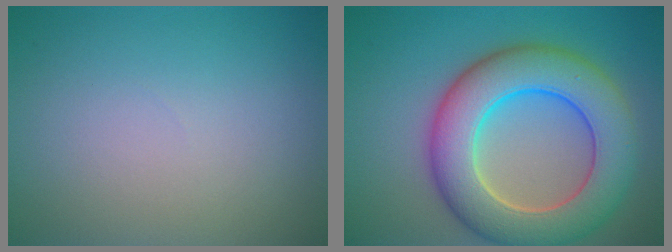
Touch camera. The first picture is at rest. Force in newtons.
{"total": 10.2, "press": 10.2, "slide": 0.7}